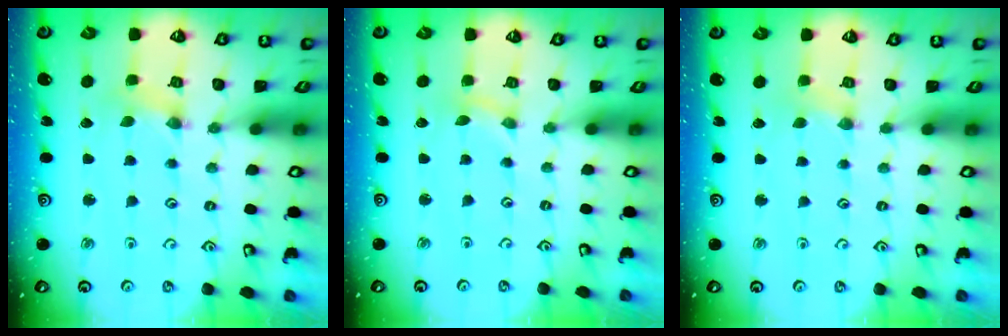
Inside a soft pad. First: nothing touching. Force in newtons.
{"total": 0.0}
{"total": 2.0, "press": 2.0, "slide": 0.4}